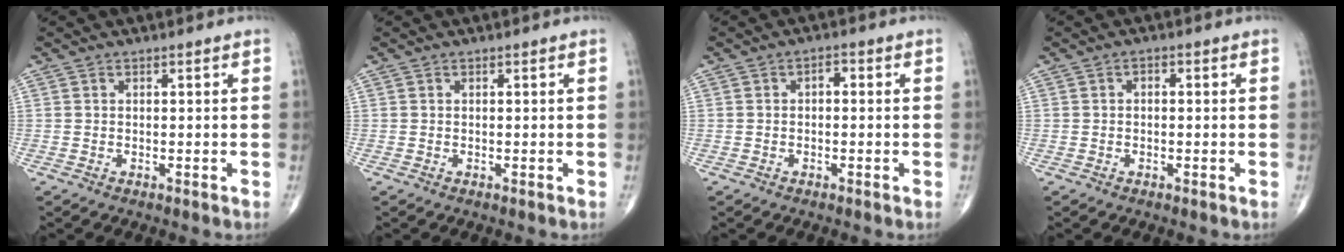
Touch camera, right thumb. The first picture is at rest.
{"total": 0.0}
{"total": 1.6, "force": [-0.1, 1.0, 1.2], "torque": [-0.013, 0.008, -0.008]}
{"total": 1.0, "force": [0.0, 0.6, 0.8], "torque": [-0.008, 0.005, -0.006]}